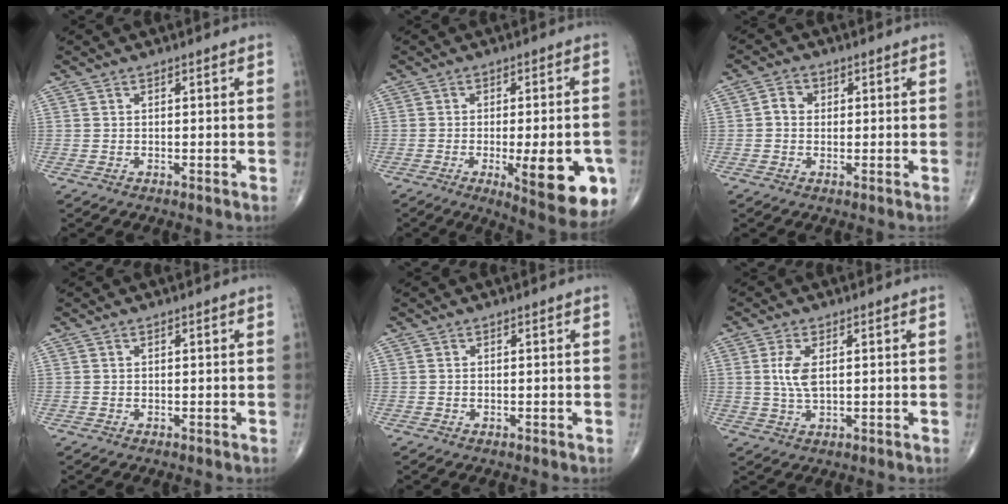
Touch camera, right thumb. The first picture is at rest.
{"total": 15.8, "force": [-4.7, 4.8, 14.3], "torque": [-0.152, 0.000, -0.046]}
{"total": 3.0, "force": [0.3, 2.6, 1.5], "torque": [-0.014, 0.009, 0.000]}
{"total": 0.0}
{"total": 0.0}
{"total": 4.9, "force": [0.9, 2.2, 4.3], "torque": [-0.097, -0.002, 0.021]}